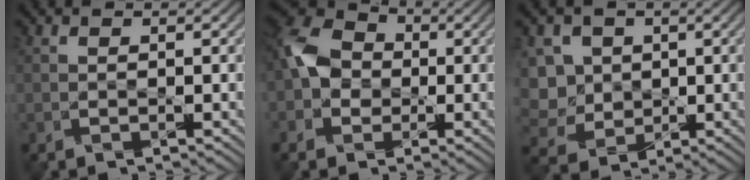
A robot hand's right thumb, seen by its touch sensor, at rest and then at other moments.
{"total": 7.0, "force": [-0.7, 5.5, 4.3], "torque": [-0.113, 0.012, -0.033]}
{"total": 7.9, "force": [1.0, 6.9, 3.8], "torque": [-0.141, 0.015, 0.001]}